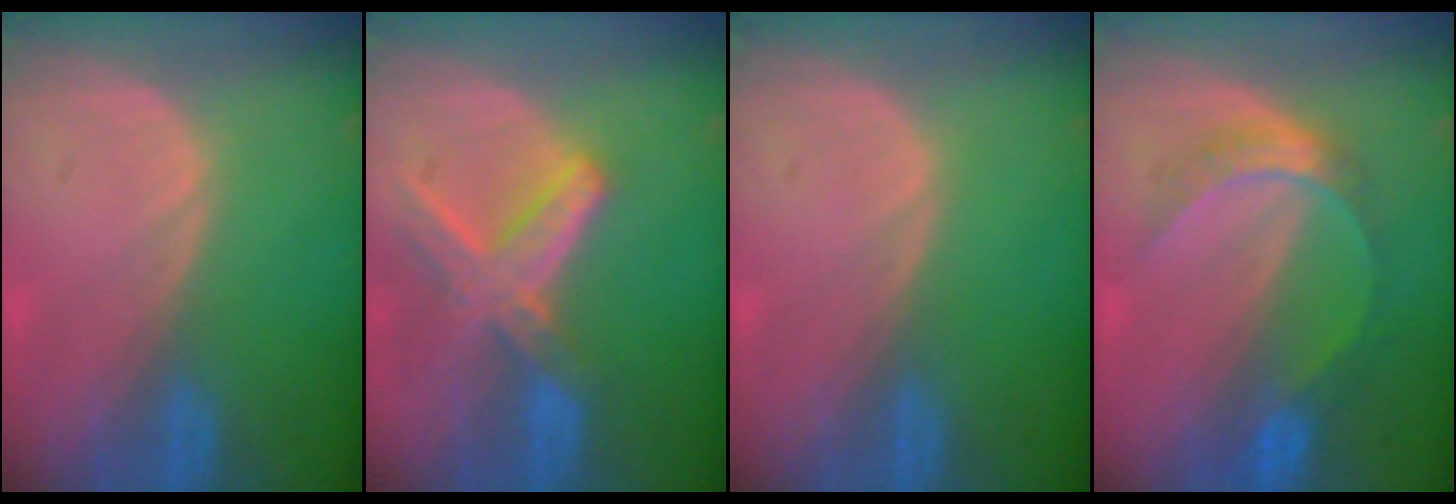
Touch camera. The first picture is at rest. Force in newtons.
{"total": 8.2, "press": 7.1, "slide": 4.0}
{"total": 0.0}
{"total": 6.7, "press": 5.7, "slide": 3.4}